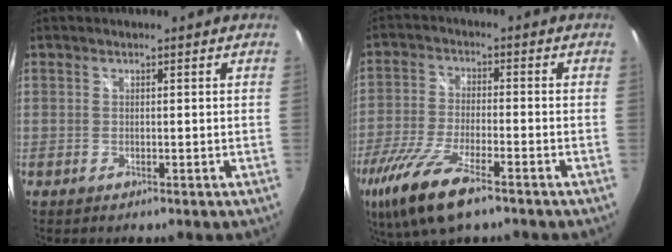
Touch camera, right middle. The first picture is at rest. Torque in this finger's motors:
{"motor_torque": [1.42, -0.72, 0.30, 0.21]}